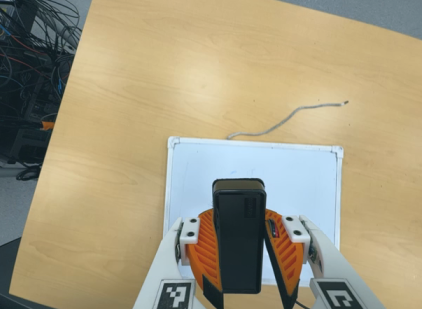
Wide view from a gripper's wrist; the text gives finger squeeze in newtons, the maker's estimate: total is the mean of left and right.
{"total": 11.4, "left": 10.3, "right": 12.5}